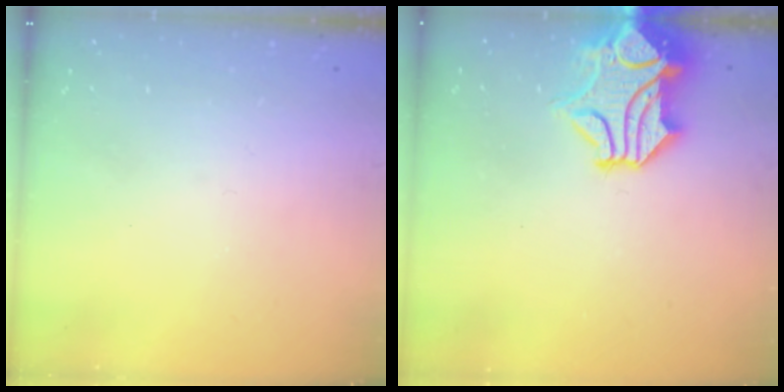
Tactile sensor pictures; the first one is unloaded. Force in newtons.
{"total": 3.5, "press": 3.2, "slide": 1.4}